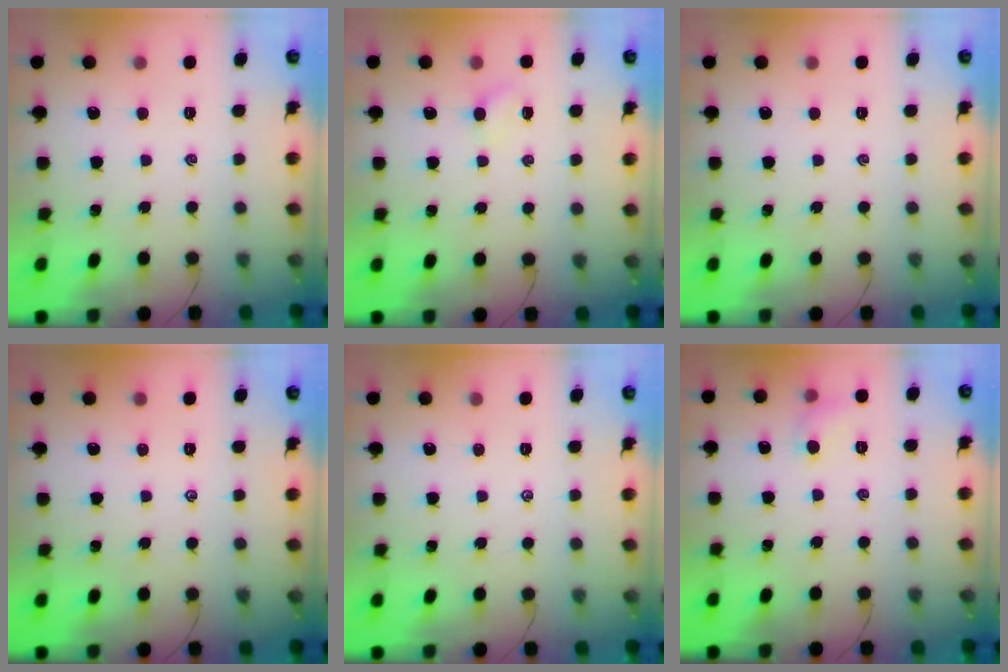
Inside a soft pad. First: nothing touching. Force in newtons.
{"total": 1.6, "press": 1.5, "slide": 0.6}
{"total": 0.0}
{"total": 0.0}
{"total": 0.0}
{"total": 4.5, "press": 4.4, "slide": 1.2}